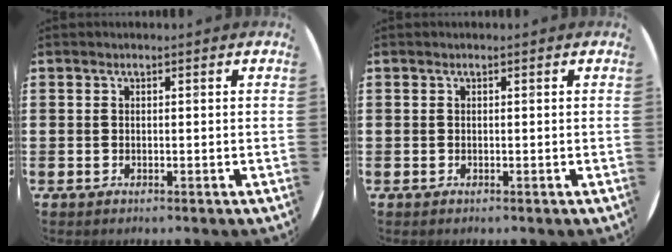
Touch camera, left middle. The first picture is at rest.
{"total": 0.0}